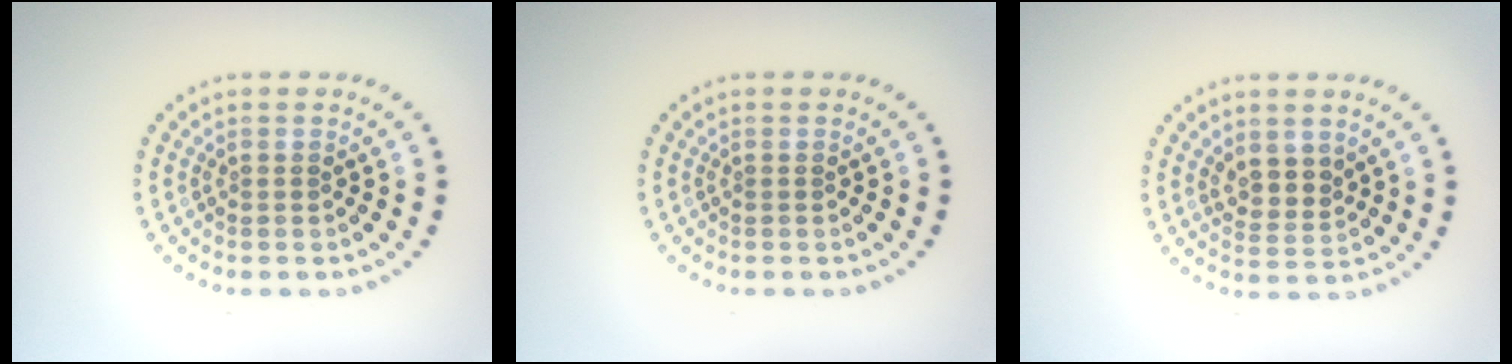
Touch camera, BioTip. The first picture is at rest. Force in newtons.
{"total": 0.0}
{"total": 2.3, "press": 1.9, "slide": 1.2}